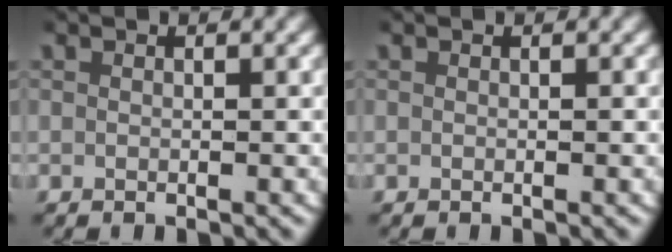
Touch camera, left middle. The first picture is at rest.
{"total": 0.0}